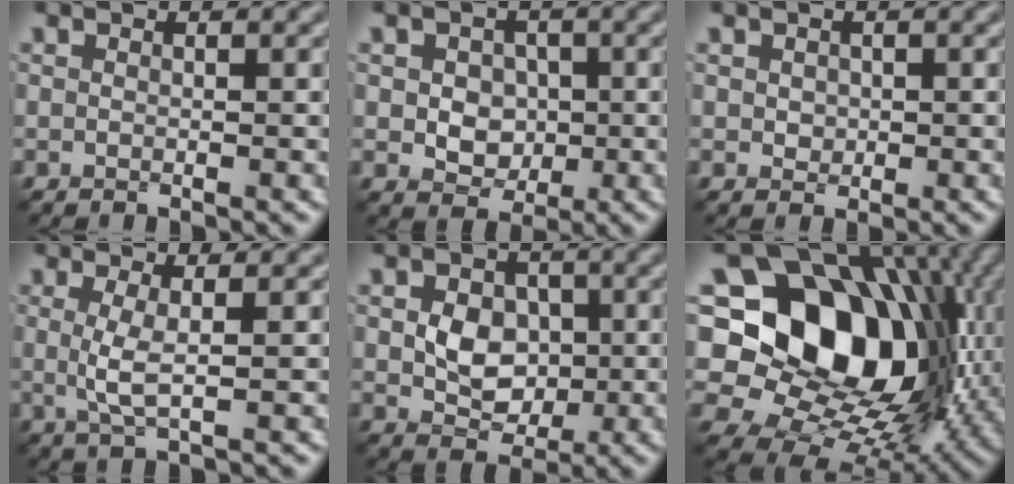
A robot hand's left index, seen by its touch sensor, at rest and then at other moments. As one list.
[{"total": 3.6, "force": [-0.1, 2.9, 2.2], "torque": [-0.032, 0.001, -0.012]}, {"total": 1.0, "force": [0.1, 0.9, 0.5], "torque": [-0.011, -0.002, 0.003]}, {"total": 2.2, "force": [0.1, 0.2, 2.2], "torque": [-0.054, -0.003, 0.000]}, {"total": 4.3, "force": [-0.1, 3.2, 2.8], "torque": [-0.050, -0.004, -0.004]}, {"total": 17.3, "force": [2.9, 13.0, 11.0], "torque": [-0.187, 0.004, 0.047]}]